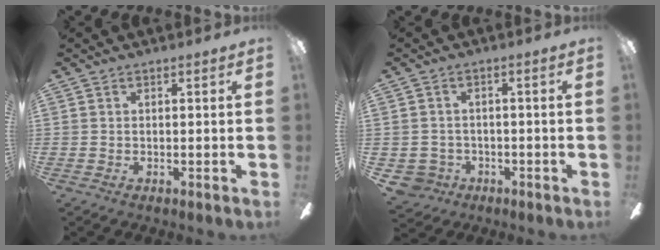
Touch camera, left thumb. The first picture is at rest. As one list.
[{"total": 3.8, "force": [-1.6, 3.4, 0.6], "torque": [-0.036, 0.003, -0.035]}]